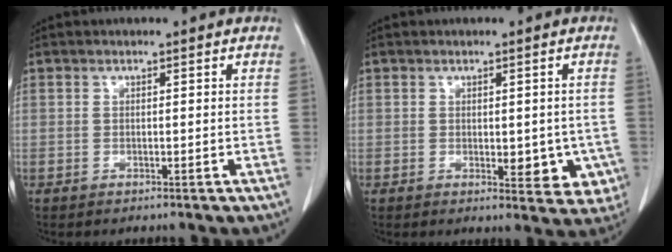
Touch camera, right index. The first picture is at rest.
{"total": 6.5, "force": [-1.2, 3.6, 5.3], "torque": [-0.037, -0.006, -0.008]}